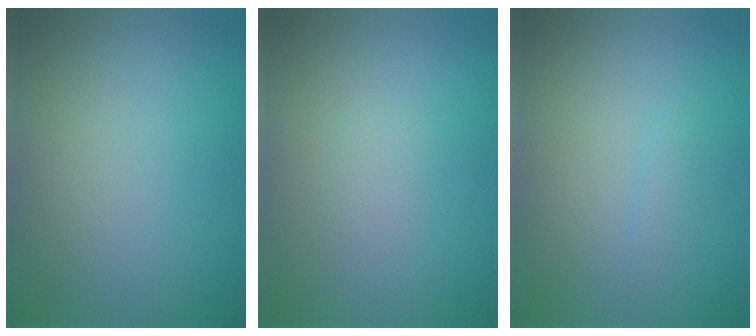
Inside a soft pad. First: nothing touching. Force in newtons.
{"total": 0.6, "press": 0.6, "slide": 0.1}
{"total": 0.7, "press": 0.7, "slide": 0.0}